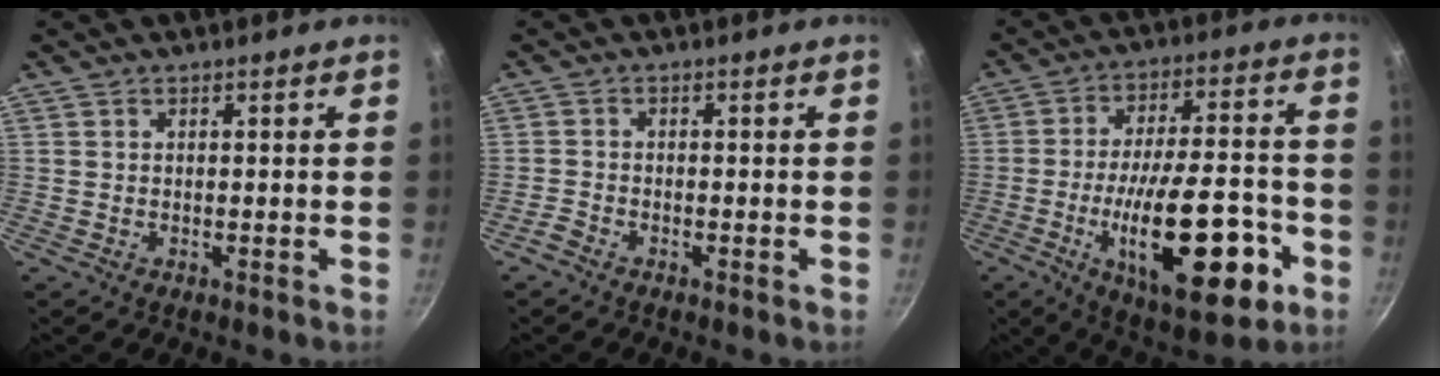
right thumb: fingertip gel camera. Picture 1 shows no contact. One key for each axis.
{"total": 1.8, "fx": -1.6, "fy": 0.6, "fz": 0.7, "tx": -0.031, "ty": 0.012, "tz": -0.035}
{"total": 23.1, "fx": -7.7, "fy": 9.0, "fz": 19.8, "tx": -0.281, "ty": 0.027, "tz": -0.110}